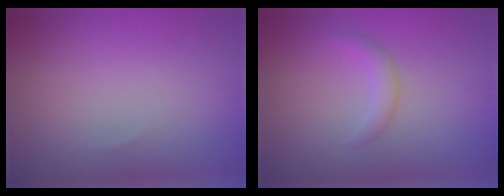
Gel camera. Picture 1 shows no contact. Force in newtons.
{"total": 1.7, "press": 1.7, "slide": 0.2}